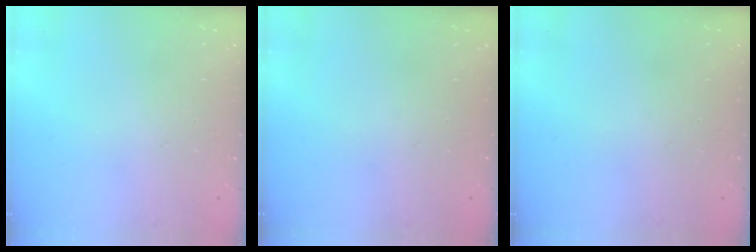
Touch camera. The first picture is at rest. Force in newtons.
{"total": 0.0}
{"total": 0.0}